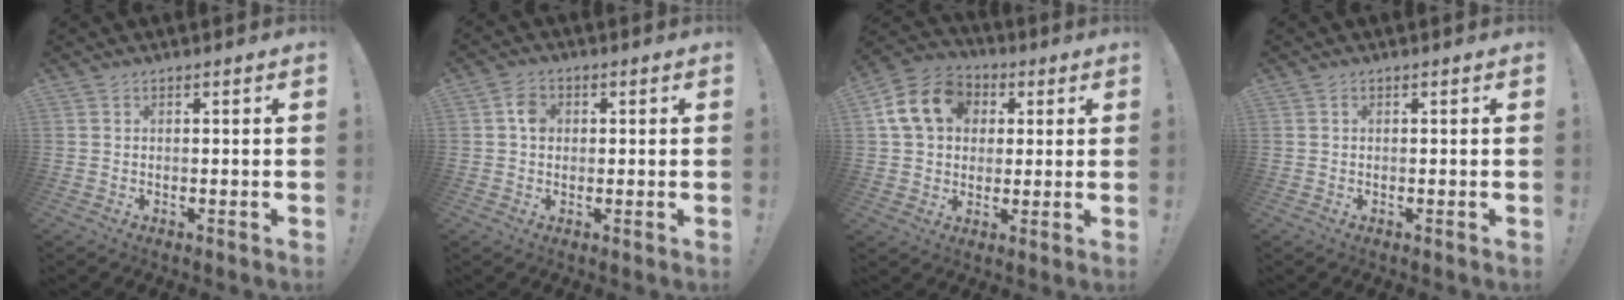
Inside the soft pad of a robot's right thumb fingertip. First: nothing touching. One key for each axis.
{"total": 4.4, "fx": 0.4, "fy": 3.5, "fz": 2.6, "tx": -0.039, "ty": 0.007, "tz": 0.006}
{"total": 15.5, "fx": 4.5, "fy": 12.4, "fz": 8.1, "tx": -0.117, "ty": 0.005, "tz": 0.093}
{"total": 0.0}